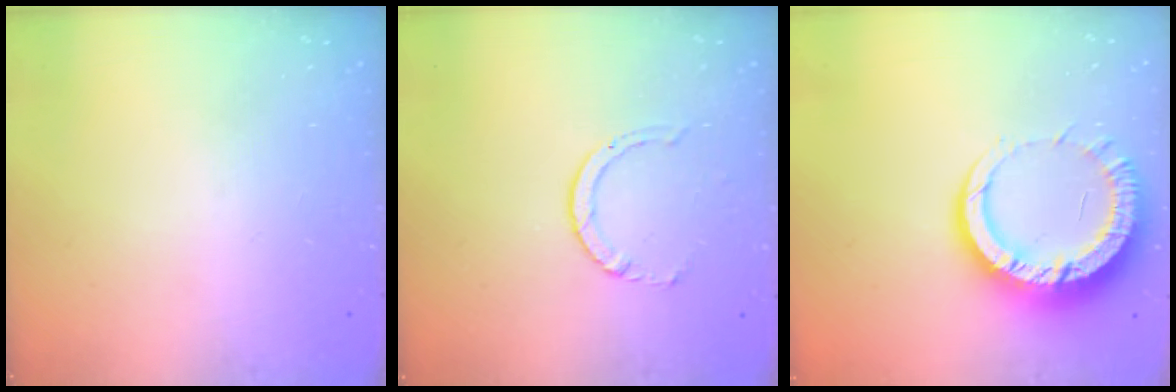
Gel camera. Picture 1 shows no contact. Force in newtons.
{"total": 2.9, "press": 2.9, "slide": 0.4}
{"total": 12.4, "press": 12.4, "slide": 1.2}